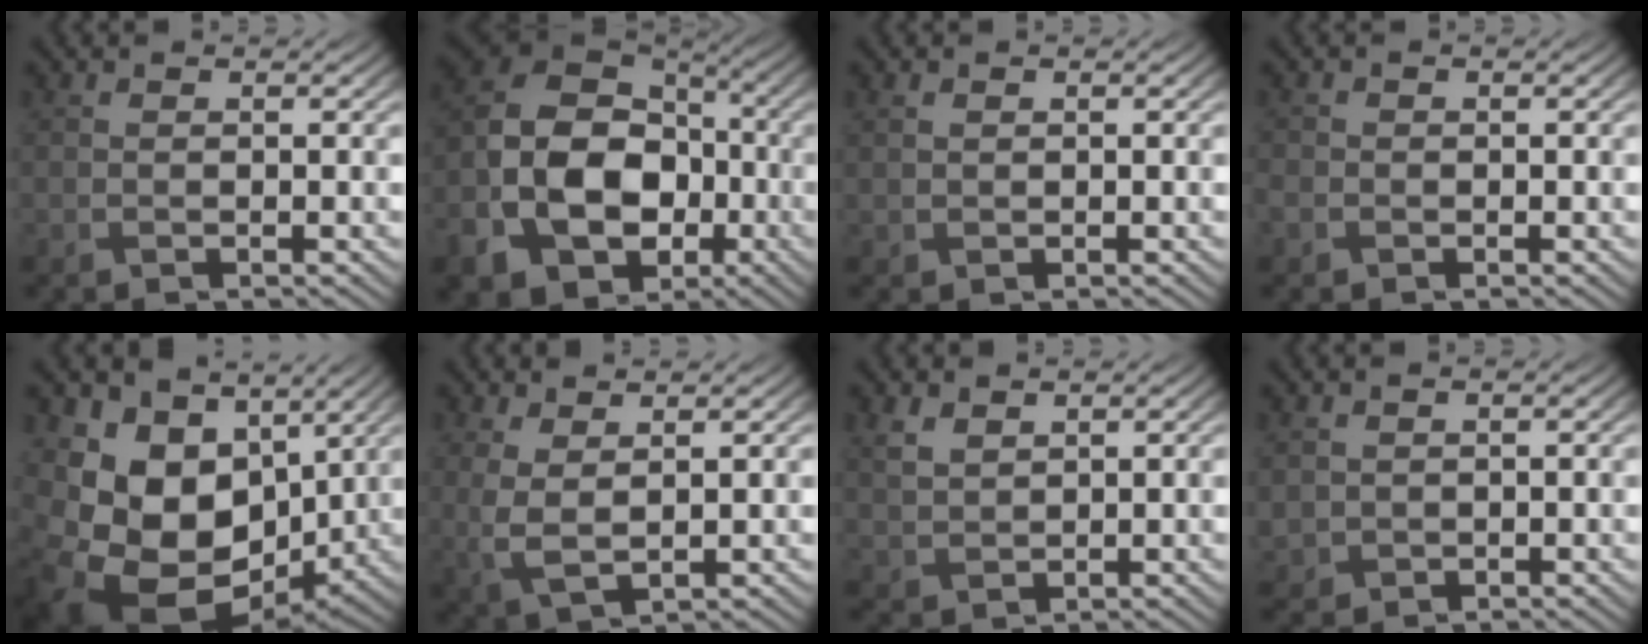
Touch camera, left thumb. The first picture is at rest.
{"total": 16.6, "force": [-5.2, 12.2, 10.0], "torque": [-0.236, -0.032, -0.095]}
{"total": 1.0, "force": [0.4, 0.8, 0.5], "torque": [-0.015, 0.000, 0.011]}
{"total": 1.2, "force": [-0.7, 1.0, 0.3], "torque": [-0.007, -0.005, -0.018]}
{"total": 16.8, "force": [0.0, 12.7, 11.0], "torque": [-0.248, -0.036, 0.032]}
{"total": 3.6, "force": [1.2, 1.6, 3.0], "torque": [-0.083, -0.003, 0.026]}
{"total": 3.1, "force": [1.7, 2.1, 1.6], "torque": [-0.047, -0.002, 0.039]}
{"total": 1.3, "force": [0.3, 1.3, -0.1], "torque": [-0.010, -0.006, 0.007]}